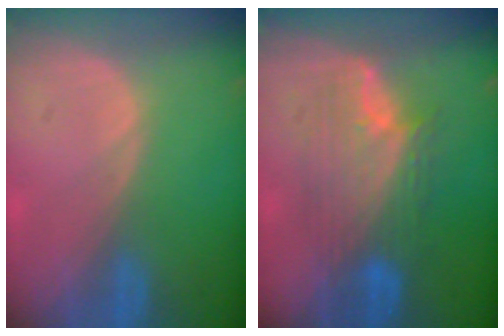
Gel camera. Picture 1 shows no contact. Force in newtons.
{"total": 7.8, "press": 7.8, "slide": 0.2}